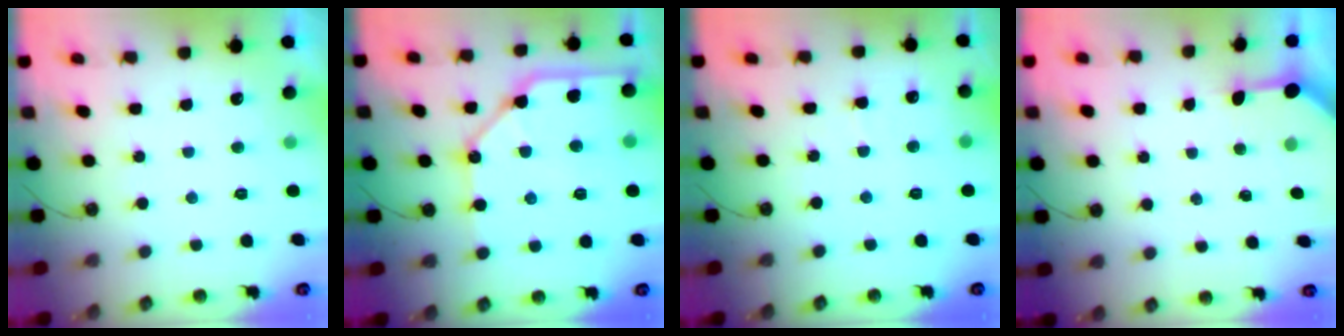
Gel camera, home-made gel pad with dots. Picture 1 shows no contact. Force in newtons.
{"total": 15.1, "press": 15.0, "slide": 2.1}
{"total": 4.4, "press": 4.4, "slide": 0.7}
{"total": 3.3, "press": 3.3, "slide": 0.3}